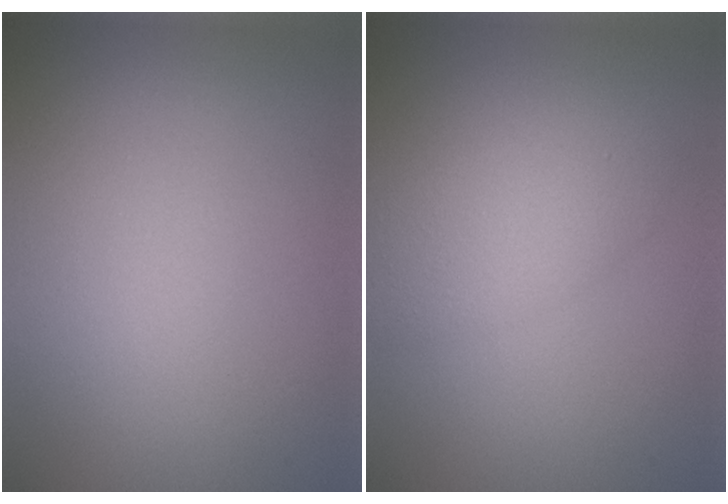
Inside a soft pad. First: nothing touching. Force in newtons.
{"total": 3.8, "press": 3.8, "slide": 0.0}